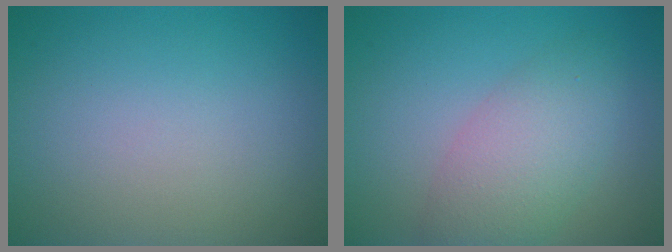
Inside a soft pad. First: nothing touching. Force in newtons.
{"total": 4.8, "press": 4.8, "slide": 0.3}